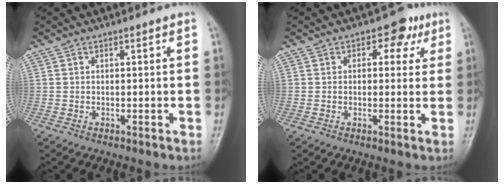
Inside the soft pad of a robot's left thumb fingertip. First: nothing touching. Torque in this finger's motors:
{"motor_torque": [-0.33, 0.10, -0.04, 0.21, 0.02]}